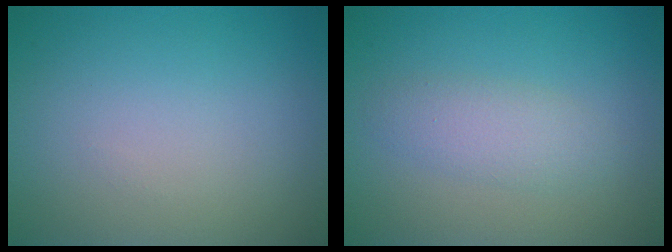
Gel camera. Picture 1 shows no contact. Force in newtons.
{"total": 2.4, "press": 2.4, "slide": 0.1}